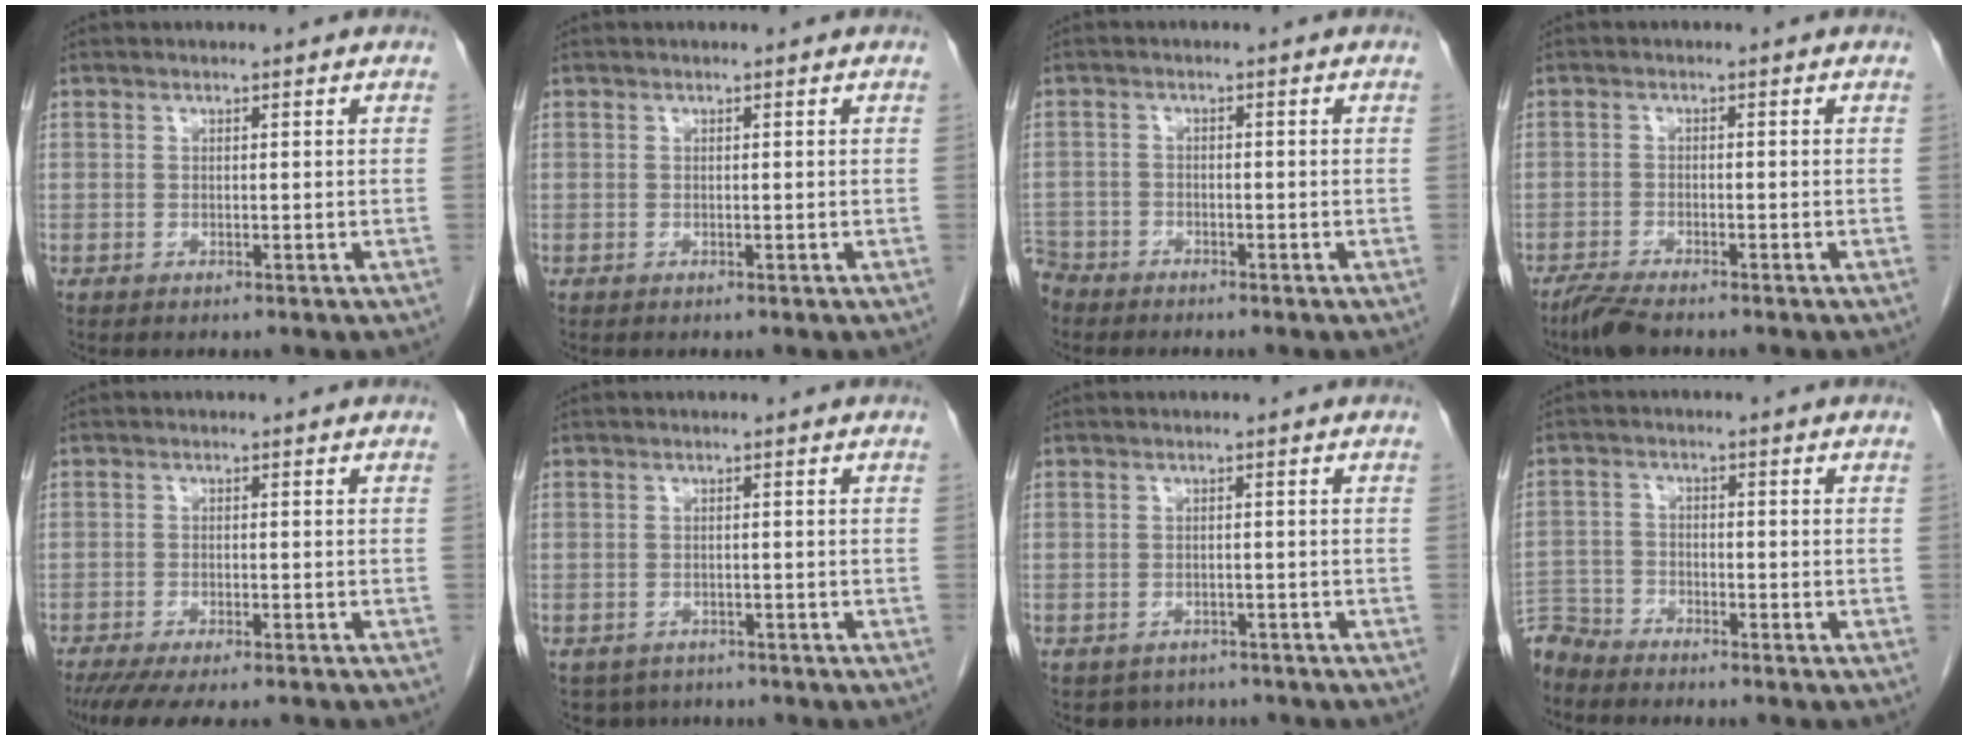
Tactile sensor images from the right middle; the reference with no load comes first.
{"total": 0.0}
{"total": 4.4, "force": [-4.0, 1.8, 0.2], "torque": [-0.003, -0.006, -0.081]}
{"total": 3.5, "force": [-3.0, 0.4, 1.9], "torque": [-0.045, -0.012, -0.056]}
{"total": 11.5, "force": [-9.7, 2.2, 5.8], "torque": [-0.087, -0.019, -0.137]}
{"total": 4.0, "force": [-3.2, 2.4, 0.4], "torque": [0.002, 0.002, -0.045]}
{"total": 4.2, "force": [-3.5, 2.4, 0.2], "torque": [0.003, 0.007, -0.045]}
{"total": 5.8, "force": [-5.7, 1.2, 0.0], "torque": [0.006, -0.006, -0.113]}